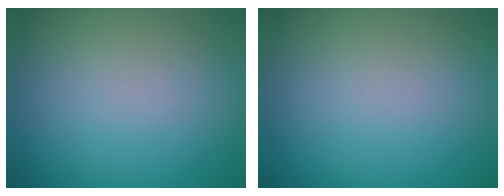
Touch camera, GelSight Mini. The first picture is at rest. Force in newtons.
{"total": 0.0}